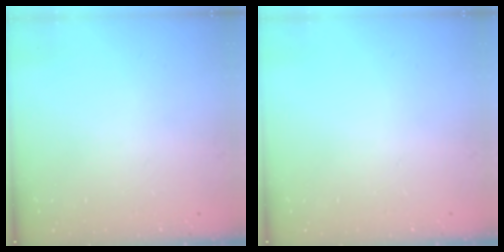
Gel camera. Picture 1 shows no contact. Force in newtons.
{"total": 0.0}